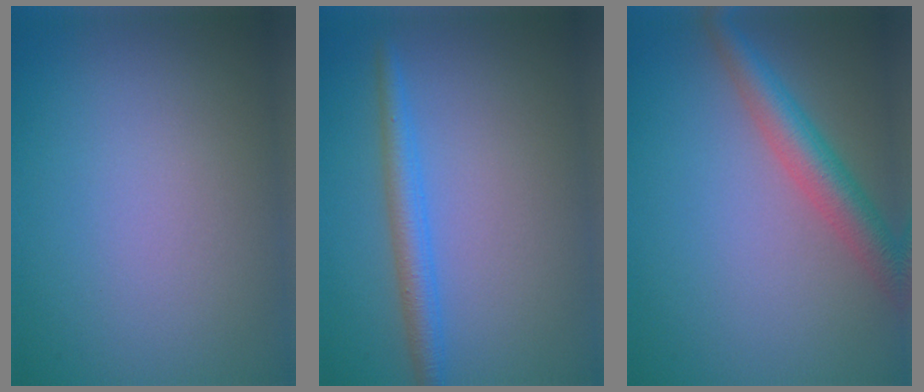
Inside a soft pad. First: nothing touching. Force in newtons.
{"total": 2.7, "press": 2.7, "slide": 0.1}
{"total": 4.3, "press": 4.3, "slide": 0.2}